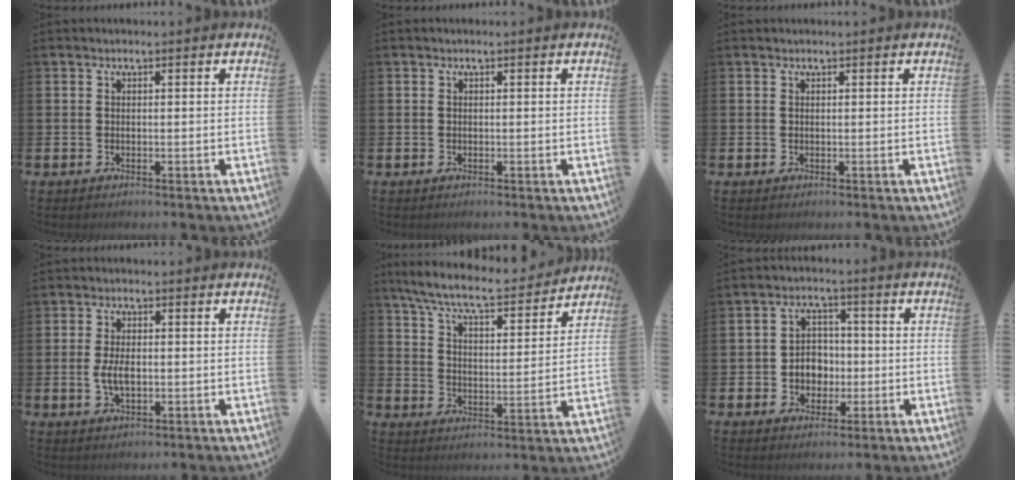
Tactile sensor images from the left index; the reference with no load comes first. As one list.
[{"total": 0.0}, {"total": 0.0}, {"total": 3.6, "force": [-0.2, 1.9, 3.0], "torque": [-0.051, -0.004, -0.010]}, {"total": 8.0, "force": [7.3, 1.0, 3.0], "torque": [-0.096, -0.049, 0.126]}, {"total": 4.2, "force": [-0.6, 3.8, 1.6], "torque": [-0.029, 0.003, -0.020]}]